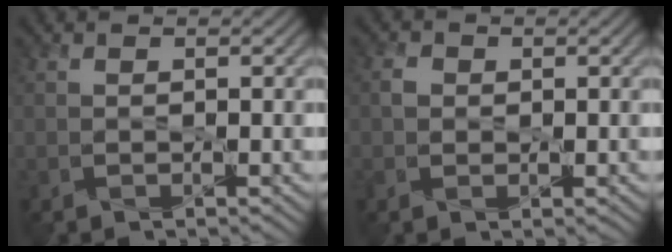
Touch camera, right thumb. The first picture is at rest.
{"total": 1.6, "force": [0.1, 1.5, 0.7], "torque": [-0.016, -0.002, 0.000]}